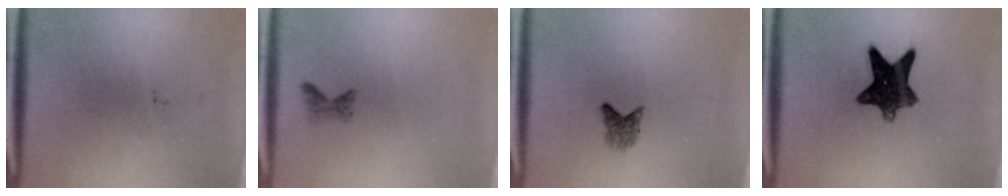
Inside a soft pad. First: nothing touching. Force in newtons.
{"total": 0.9}
{"total": 1.8}
{"total": 9.8}